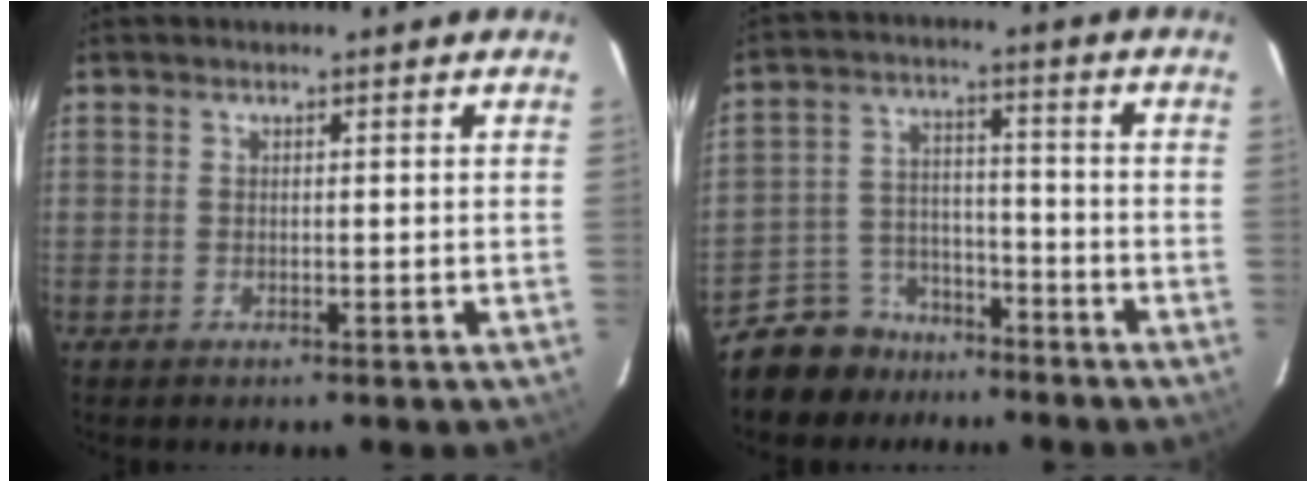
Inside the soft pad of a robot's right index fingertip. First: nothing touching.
{"total": 10.3, "force": [-8.2, 6.0, 1.8], "torque": [-0.060, 0.027, -0.127]}